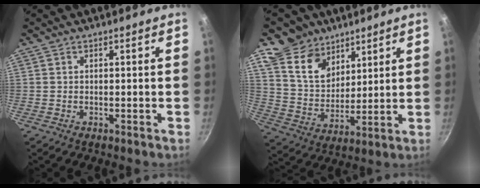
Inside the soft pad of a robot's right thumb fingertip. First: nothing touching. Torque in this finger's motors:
{"motor_torque": [0.34, 0.54, 0.07, 0.01, 0.02]}